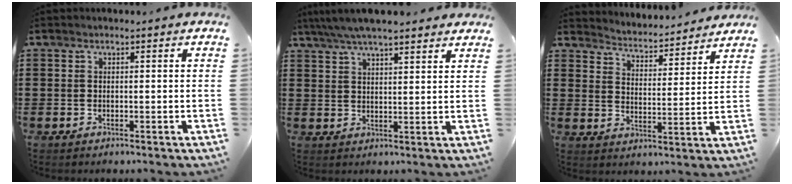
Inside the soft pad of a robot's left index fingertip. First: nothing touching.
{"total": 5.0, "force": [4.5, 0.6, 2.2], "torque": [-0.055, -0.007, 0.080]}
{"total": 3.6, "force": [3.6, -0.1, -0.3], "torque": [-0.017, -0.034, 0.056]}